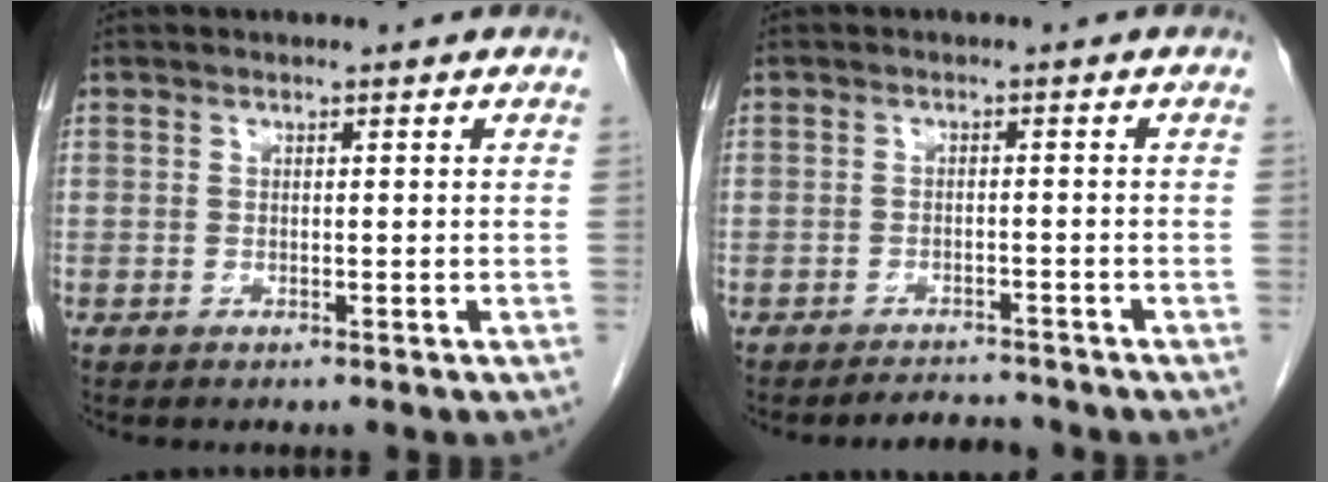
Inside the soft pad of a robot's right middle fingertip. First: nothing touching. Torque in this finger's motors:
{"motor_torque": [0.41, -0.37, 0.07, 0.04]}